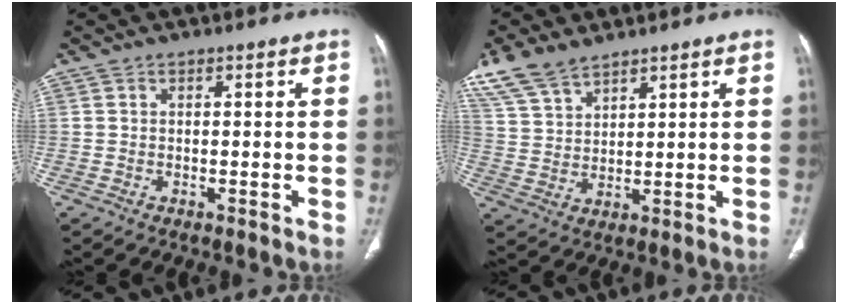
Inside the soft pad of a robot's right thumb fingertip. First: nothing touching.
{"total": 8.7, "force": [6.8, 3.7, 4.1], "torque": [-0.079, -0.013, 0.149]}